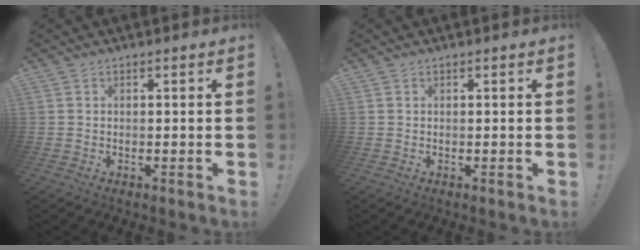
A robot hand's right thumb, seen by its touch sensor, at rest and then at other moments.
{"total": 0.0}